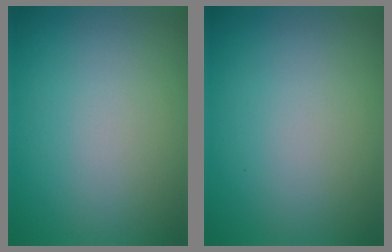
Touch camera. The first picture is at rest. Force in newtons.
{"total": 0.0}